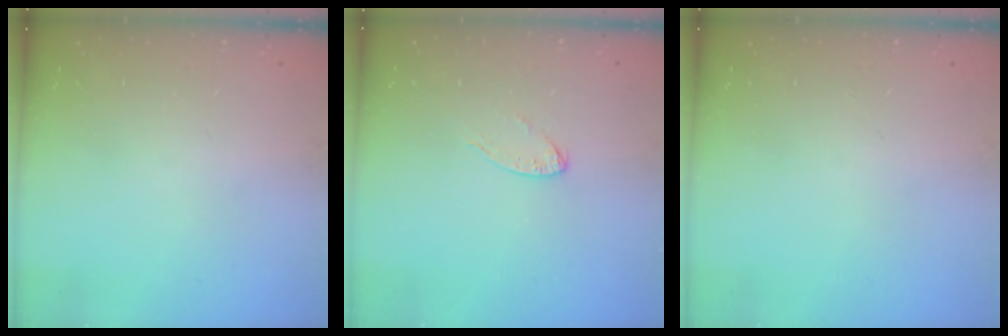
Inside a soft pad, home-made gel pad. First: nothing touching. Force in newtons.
{"total": 5.6, "press": 5.6, "slide": 0.5}
{"total": 0.0}